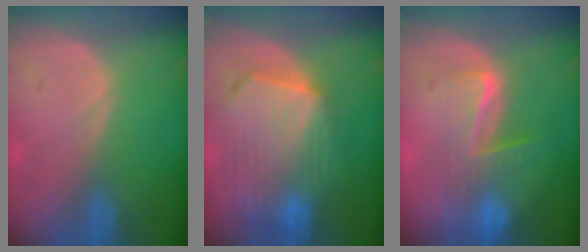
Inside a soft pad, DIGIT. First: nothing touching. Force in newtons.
{"total": 10.6, "press": 9.3, "slide": 5.2}
{"total": 6.7, "press": 6.5, "slide": 1.4}